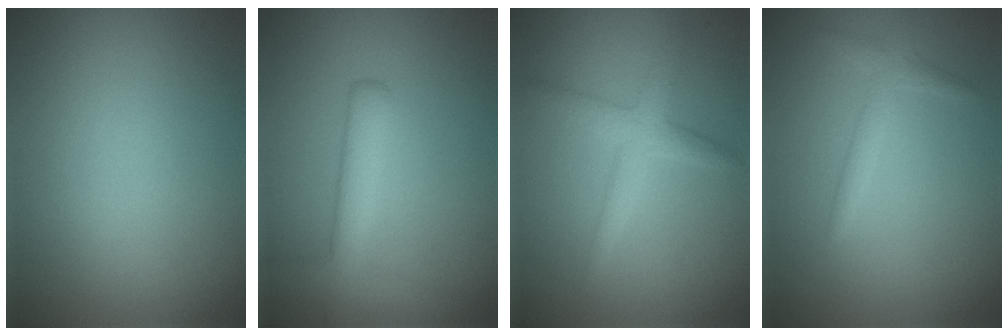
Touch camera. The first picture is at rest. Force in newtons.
{"total": 4.1, "press": 4.1, "slide": 0.2}
{"total": 3.0, "press": 3.0, "slide": 0.2}
{"total": 1.6, "press": 1.6, "slide": 0.1}